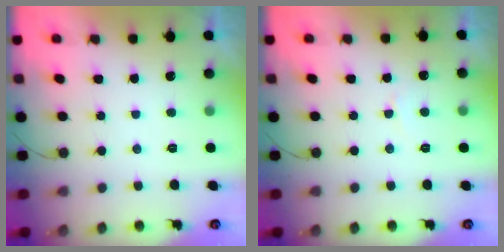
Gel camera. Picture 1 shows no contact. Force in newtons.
{"total": 3.0, "press": 3.0, "slide": 0.3}